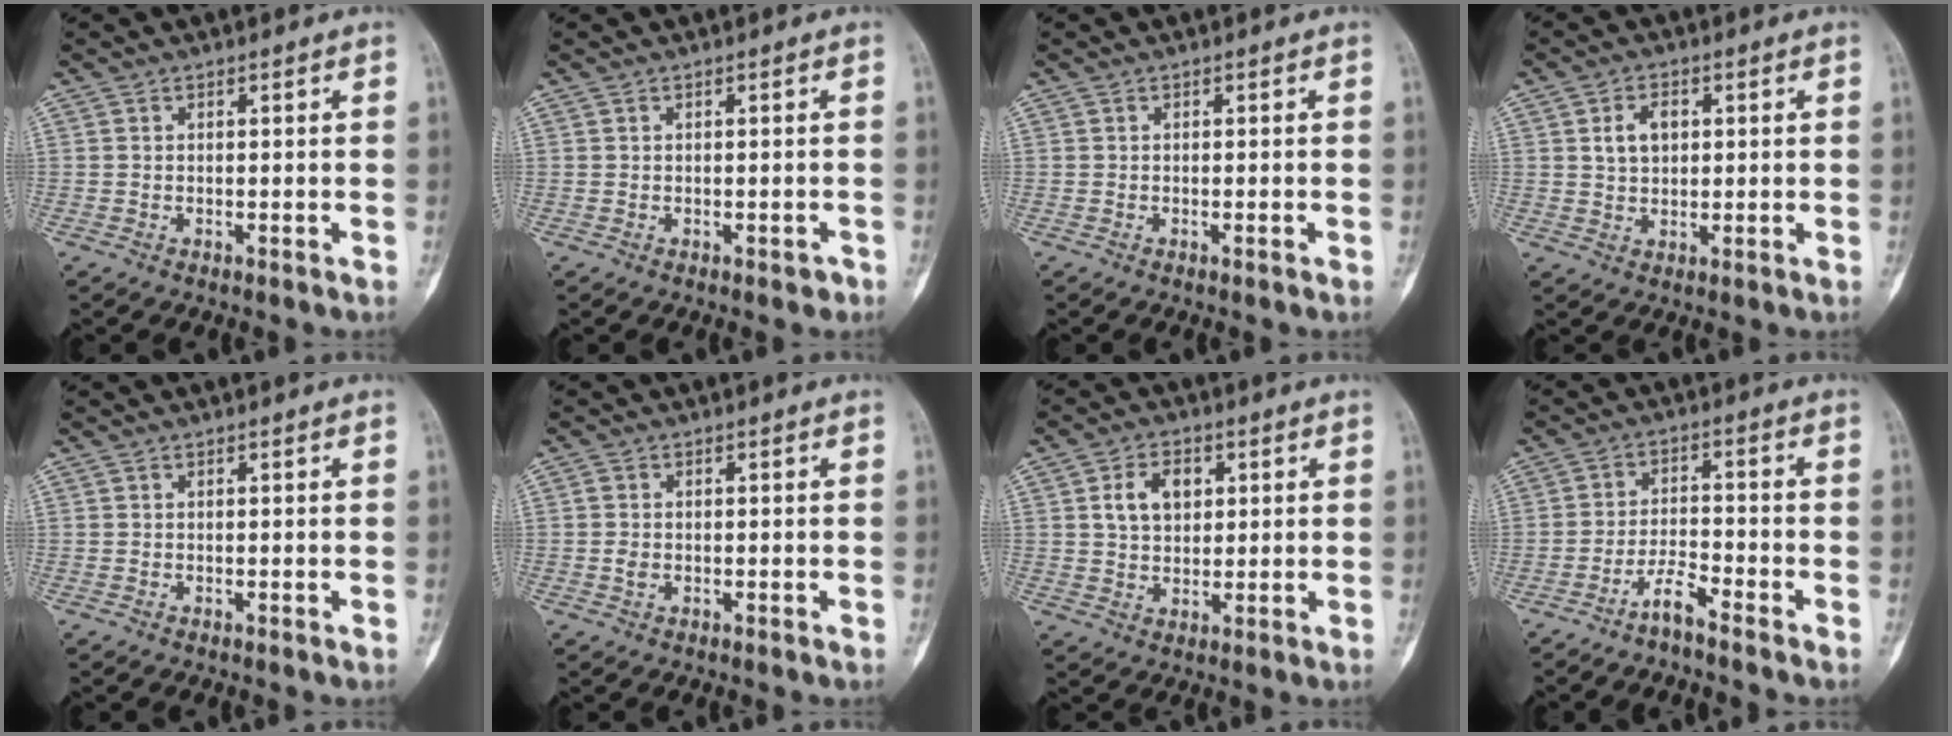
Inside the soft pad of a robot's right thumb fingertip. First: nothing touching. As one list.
[{"total": 1.2, "force": [-0.7, 0.7, 0.7], "torque": [-0.006, 0.004, -0.007]}, {"total": 0.6, "force": [-0.3, 0.0, 0.5], "torque": [-0.011, -0.001, -0.002]}, {"total": 4.9, "force": [1.3, 3.4, 3.3], "torque": [-0.046, 0.000, 0.024]}, {"total": 0.0}, {"total": 1.6, "force": [-0.3, 1.3, 1.0], "torque": [-0.019, 0.001, -0.007]}, {"total": 7.1, "force": [2.1, 4.9, 4.7], "torque": [-0.062, -0.002, 0.036]}, {"total": 4.3, "force": [-3.6, 0.4, 2.4], "torque": [-0.047, 0.023, -0.072]}]